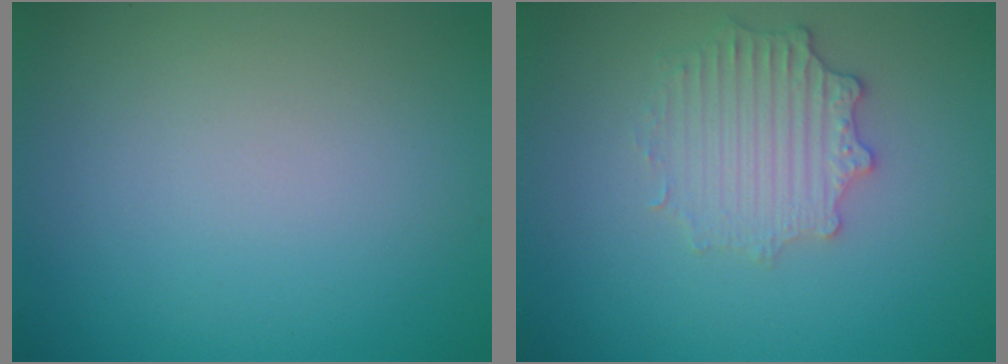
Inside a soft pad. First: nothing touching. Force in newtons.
{"total": 2.7, "press": 2.6, "slide": 0.8}